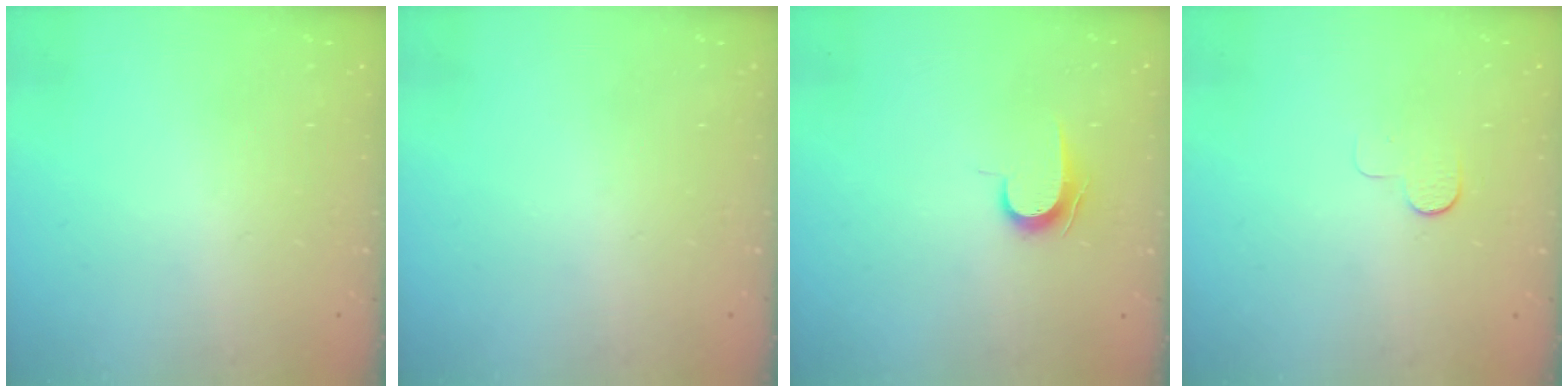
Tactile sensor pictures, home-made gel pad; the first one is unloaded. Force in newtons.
{"total": 0.0}
{"total": 7.0, "press": 7.0, "slide": 0.8}
{"total": 4.1, "press": 4.1, "slide": 0.4}